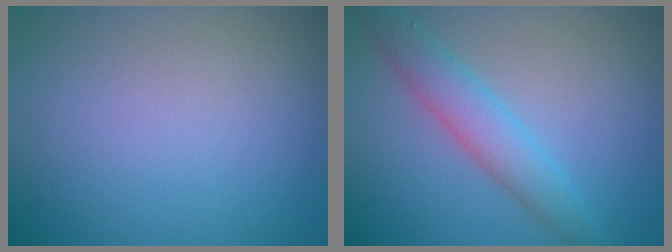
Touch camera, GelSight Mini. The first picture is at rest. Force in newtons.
{"total": 3.8, "press": 3.8, "slide": 0.1}